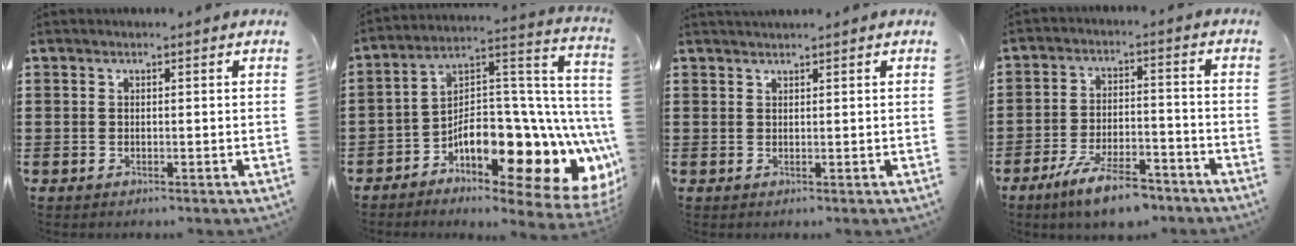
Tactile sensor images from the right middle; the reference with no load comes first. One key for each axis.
{"total": 12.8, "fx": -6.1, "fy": 5.2, "fz": 10.0, "tx": -0.164, "ty": -0.031, "tz": -0.111}
{"total": 1.0, "fx": 1.0, "fy": -0.1, "fz": -0.1, "tx": 0.000, "ty": 0.000, "tz": 0.018}
{"total": 8.4, "fx": -6.7, "fy": 1.8, "fz": 4.6, "tx": -0.095, "ty": 0.007, "tz": -0.126}